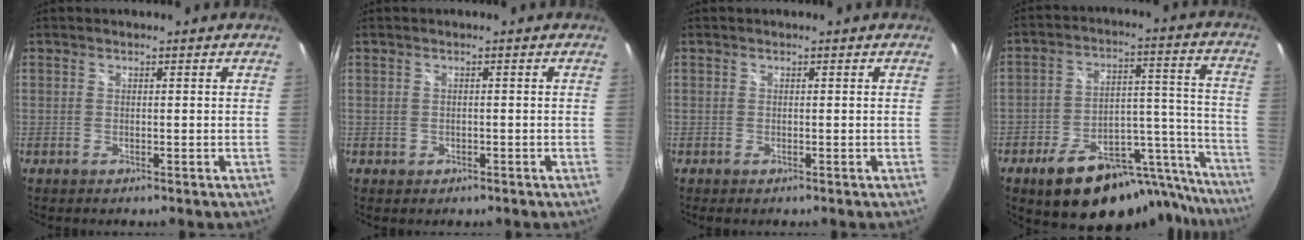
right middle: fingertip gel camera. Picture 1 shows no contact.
{"total": 1.0, "force": [-0.3, 0.9, 0.3], "torque": [-0.005, -0.003, -0.003]}
{"total": 0.0}
{"total": 25.2, "force": [-20.3, 9.9, 11.2], "torque": [-0.145, 0.055, -0.262]}